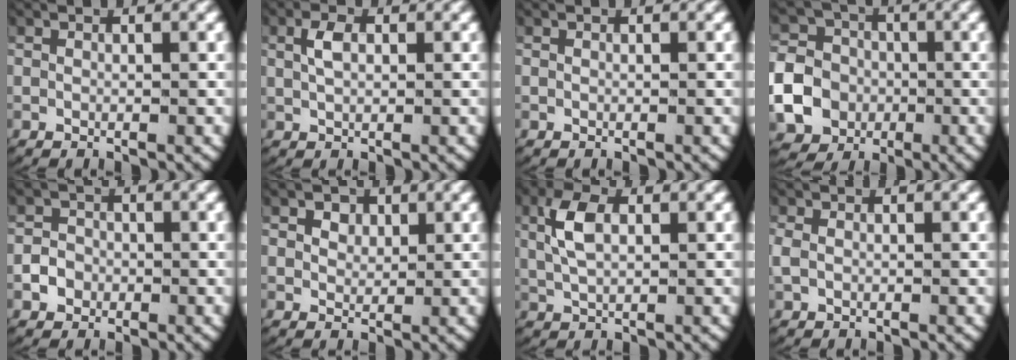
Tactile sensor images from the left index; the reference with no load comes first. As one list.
[{"total": 1.8, "force": [0.5, 0.9, 1.4], "torque": [-0.035, -0.003, 0.014]}, {"total": 0.0}, {"total": 13.1, "force": [-3.1, 12.1, 4.1], "torque": [-0.113, -0.048, -0.058]}, {"total": 2.4, "force": [-0.7, 2.3, 0.5], "torque": [-0.014, -0.003, -0.016]}, {"total": 1.4, "force": [0.9, 1.0, 0.5], "torque": [-0.009, -0.009, 0.022]}, {"total": 3.3, "force": [1.1, 1.6, 2.7], "torque": [-0.068, 0.001, 0.024]}, {"total": 1.2, "force": [-0.1, 1.0, 0.7], "torque": [-0.033, -0.004, 0.005]}]